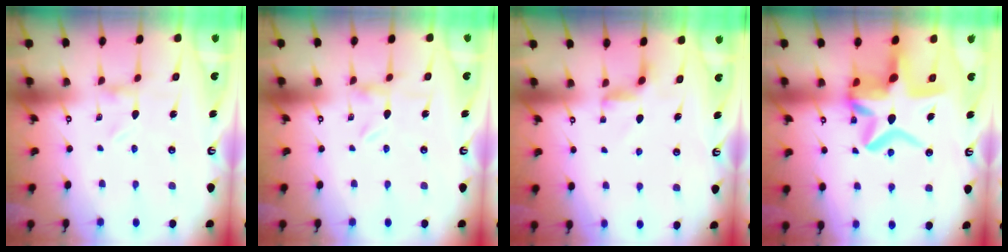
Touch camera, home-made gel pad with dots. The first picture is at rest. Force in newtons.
{"total": 0.0}
{"total": 3.4, "press": 3.3, "slide": 0.5}
{"total": 17.3, "press": 17.1, "slide": 2.0}